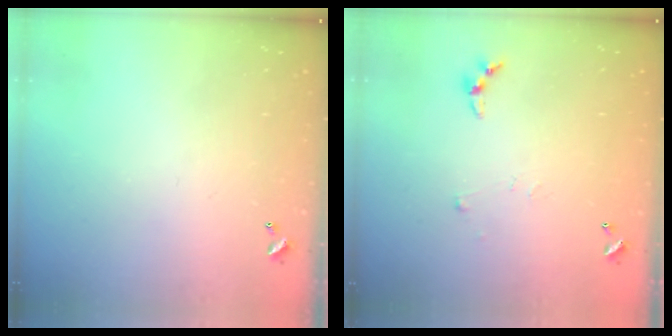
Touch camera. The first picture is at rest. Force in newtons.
{"total": 4.2, "press": 4.2, "slide": 0.5}